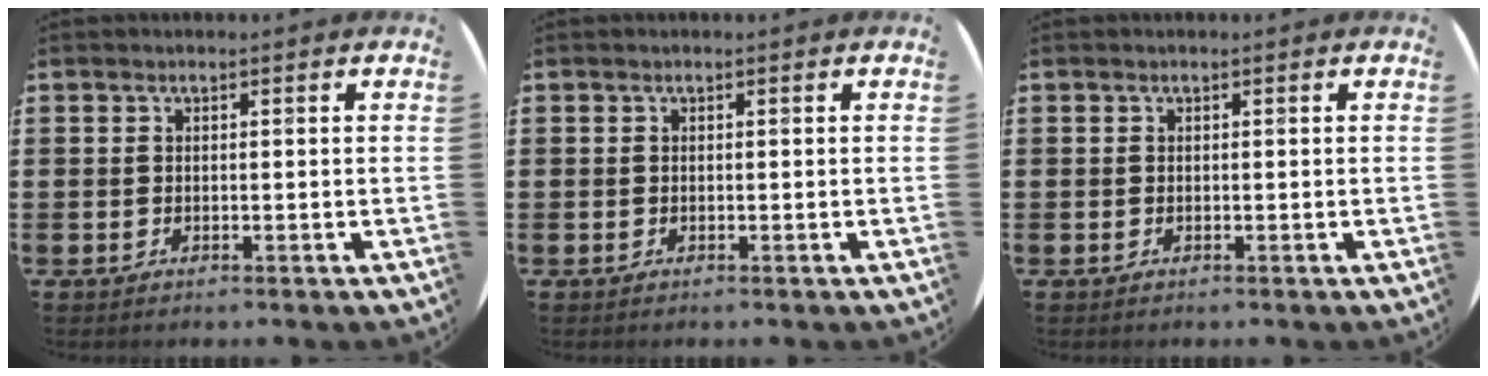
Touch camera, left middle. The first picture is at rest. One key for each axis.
{"total": 0.0}
{"total": 0.0}